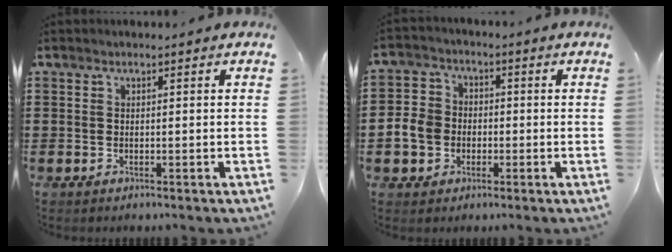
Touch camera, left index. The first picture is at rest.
{"total": 5.6, "force": [-1.3, 4.9, 2.4], "torque": [-0.075, 0.007, -0.031]}